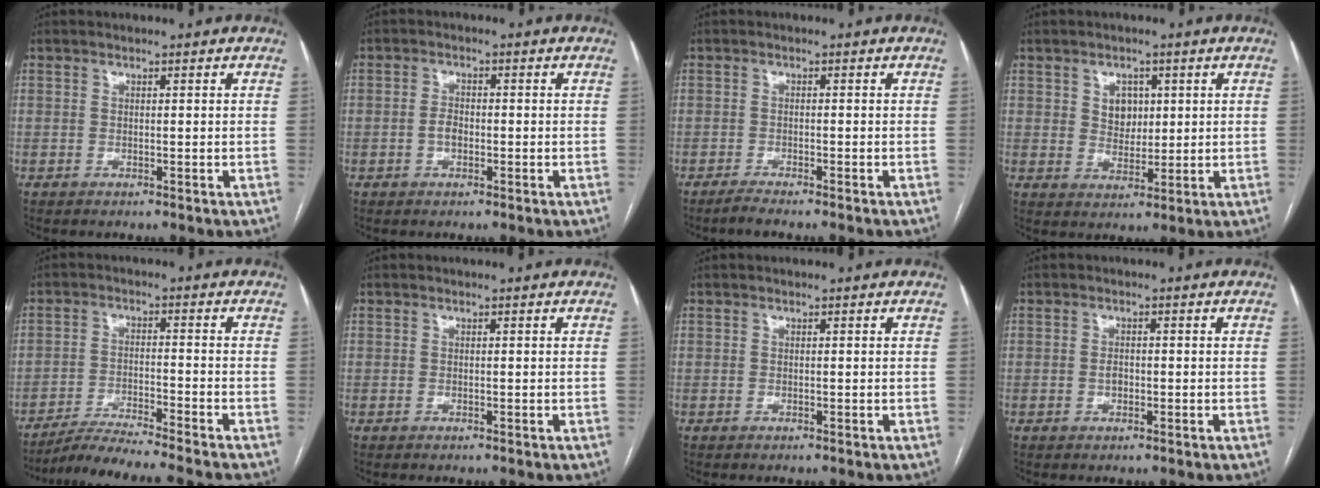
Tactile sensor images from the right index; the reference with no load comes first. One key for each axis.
{"total": 2.2, "fx": -0.6, "fy": 1.2, "fz": 1.7, "tx": -0.032, "ty": 0.005, "tz": -0.011}
{"total": 2.8, "fx": -2.4, "fy": -0.4, "fz": 1.4, "tx": -0.021, "ty": -0.002, "tz": -0.037}
{"total": 4.5, "fx": 1.5, "fy": 3.5, "fz": 2.4, "tx": -0.037, "ty": 0.004, "tz": 0.030}
{"total": 10.4, "fx": -9.5, "fy": -1.6, "fz": 4.0, "tx": -0.051, "ty": -0.022, "tz": -0.159}
{"total": 0.0}
{"total": 0.0}
{"total": 1.3, "fx": -0.3, "fy": 0.8, "fz": 1.0, "tx": -0.016, "ty": 0.003, "tz": -0.003}